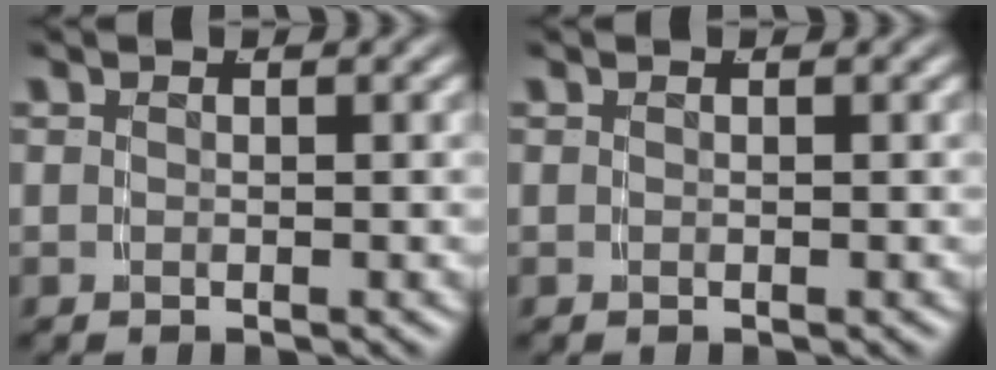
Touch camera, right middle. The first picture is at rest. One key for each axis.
{"total": 0.0}